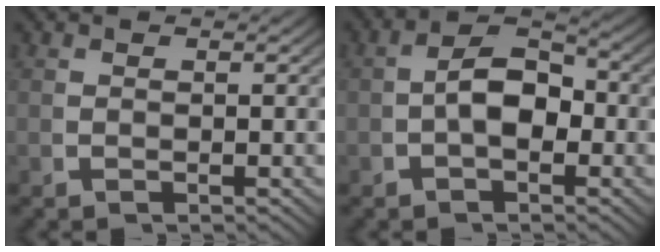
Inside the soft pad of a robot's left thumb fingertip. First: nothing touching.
{"total": 5.8, "force": [-0.4, 3.6, 4.5], "torque": [-0.069, -0.008, -0.004]}